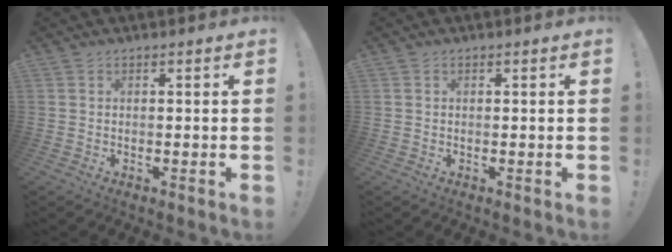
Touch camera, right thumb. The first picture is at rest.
{"total": 0.0}